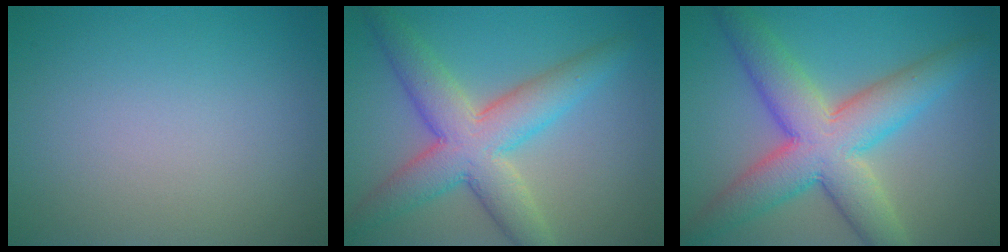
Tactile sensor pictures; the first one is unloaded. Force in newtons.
{"total": 7.5, "press": 7.5, "slide": 0.3}
{"total": 9.0, "press": 9.0, "slide": 0.3}